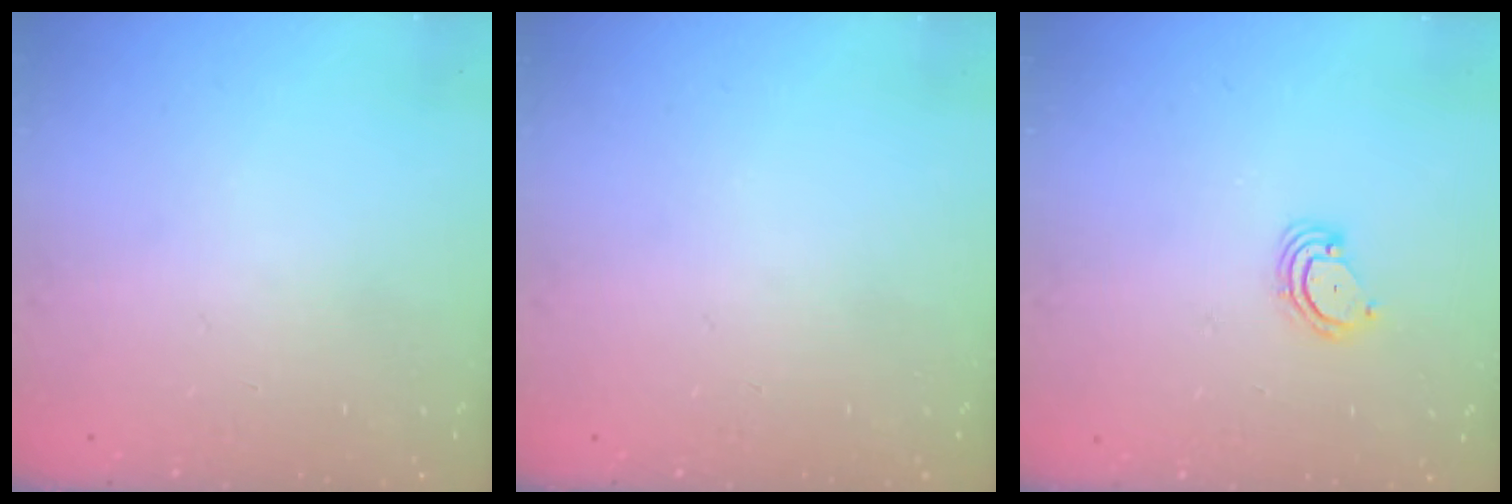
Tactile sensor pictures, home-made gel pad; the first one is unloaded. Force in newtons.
{"total": 0.0}
{"total": 3.8, "press": 3.8, "slide": 0.3}